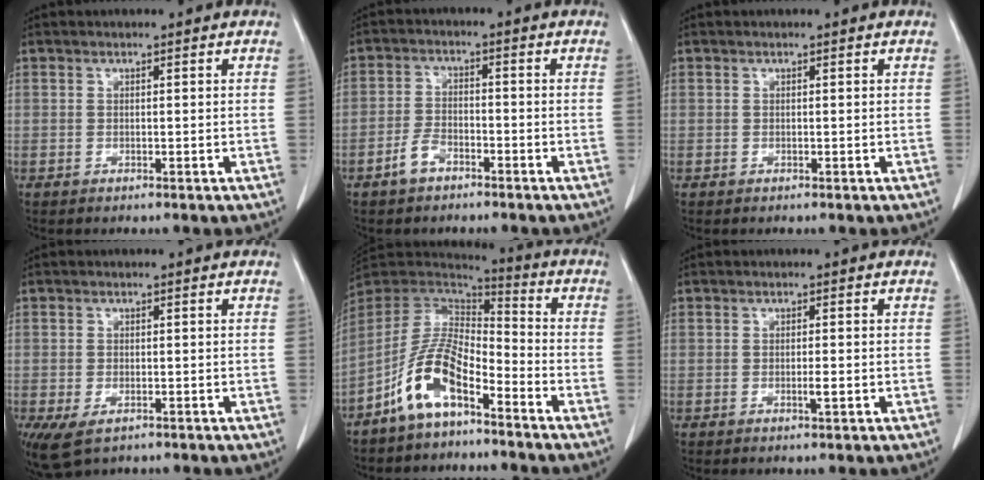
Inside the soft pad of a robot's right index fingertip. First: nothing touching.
{"total": 3.8, "force": [-2.7, 2.0, 2.0], "torque": [-0.043, 0.005, -0.049]}
{"total": 0.0}
{"total": 5.2, "force": [-2.8, 2.8, 3.4], "torque": [-0.069, -0.012, -0.043]}
{"total": 10.9, "force": [-6.5, 3.9, 7.8], "torque": [-0.173, 0.012, -0.129]}
{"total": 1.4, "force": [-0.4, 0.1, 1.4], "torque": [-0.025, -0.002, -0.004]}